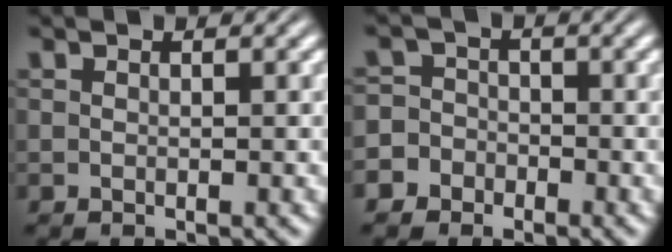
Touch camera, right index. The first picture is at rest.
{"total": 4.9, "force": [-2.3, 4.3, 0.5], "torque": [-0.008, -0.015, -0.045]}